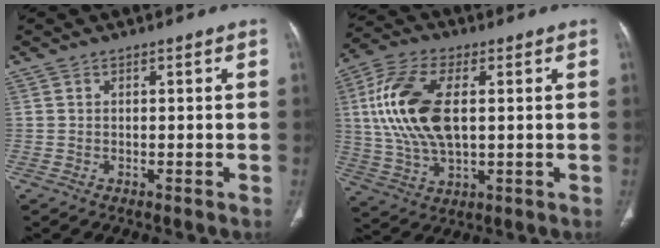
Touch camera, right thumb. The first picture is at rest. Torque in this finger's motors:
{"motor_torque": [-0.29, 1.11, 1.08, 0.97, 0.55]}